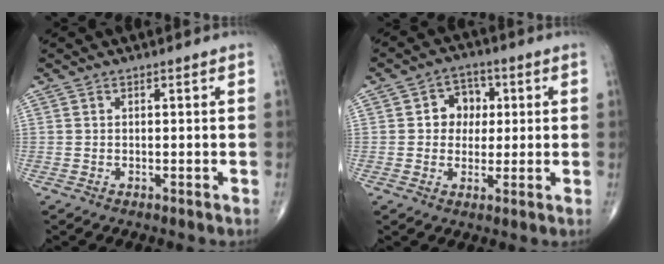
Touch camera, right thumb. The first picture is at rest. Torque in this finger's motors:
{"motor_torque": [-0.01, 0.04, 0.19, -0.14, 0.09]}